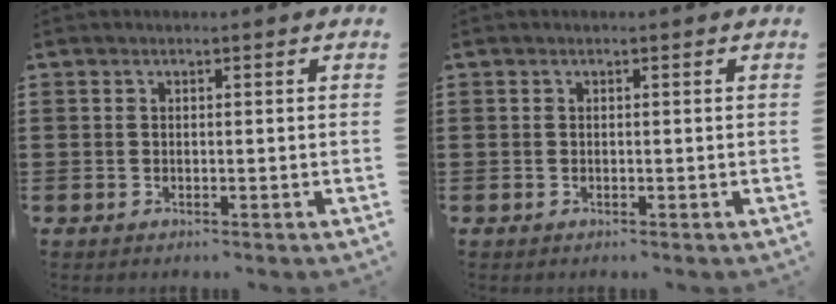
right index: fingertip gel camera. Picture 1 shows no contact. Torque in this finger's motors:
{"motor_torque": [-0.57, 1.57, 0.00, 0.00]}